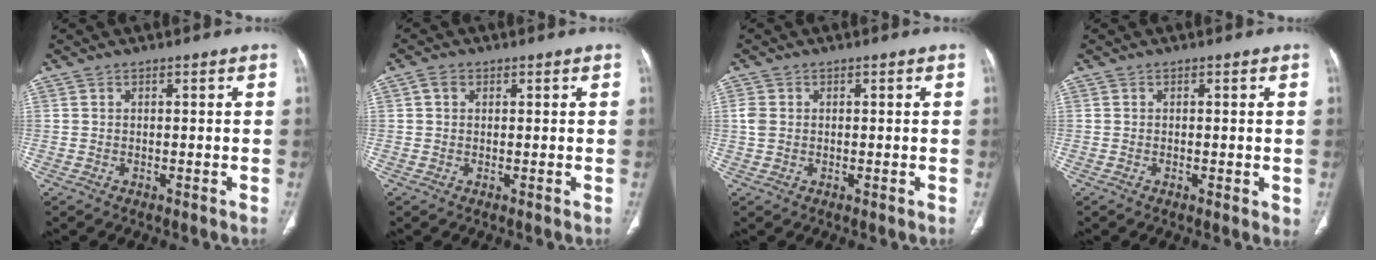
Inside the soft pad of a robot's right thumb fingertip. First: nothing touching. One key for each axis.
{"total": 1.7, "fx": 0.6, "fy": 1.4, "fz": 0.9, "tx": -0.014, "ty": 0.004, "tz": 0.008}
{"total": 2.2, "fx": 0.2, "fy": 1.8, "fz": 1.2, "tx": -0.028, "ty": 0.003, "tz": 0.003}
{"total": 1.7, "fx": -0.2, "fy": 0.7, "fz": 1.5, "tx": -0.020, "ty": -0.004, "tz": -0.005}